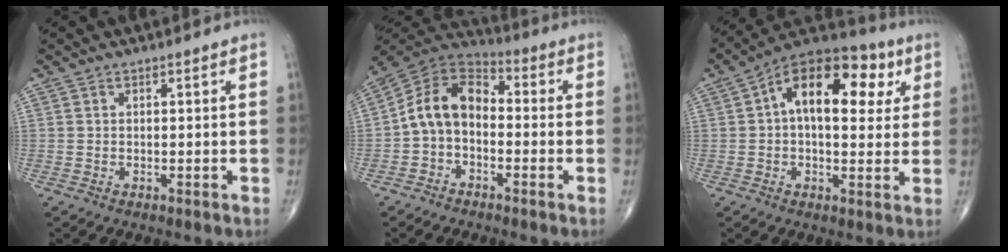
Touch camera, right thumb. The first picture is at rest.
{"total": 10.4, "force": [-1.6, 7.2, 7.3], "torque": [-0.117, 0.041, -0.046]}
{"total": 17.2, "force": [4.4, 9.4, 13.7], "torque": [-0.177, 0.023, 0.055]}